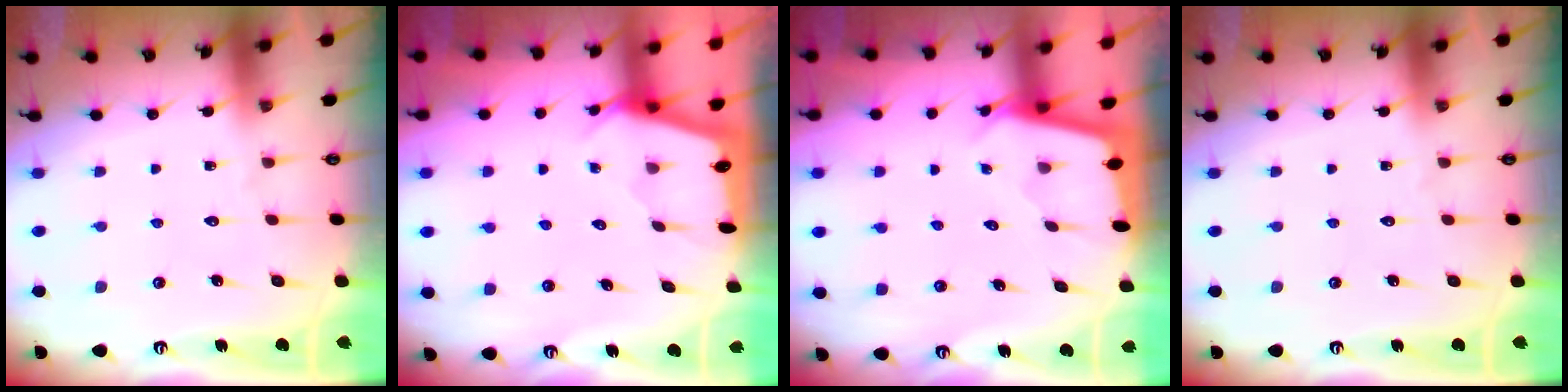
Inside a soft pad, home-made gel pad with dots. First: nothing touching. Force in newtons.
{"total": 2.2, "press": 2.2, "slide": 0.3}
{"total": 1.7, "press": 1.7, "slide": 0.1}
{"total": 0.0}